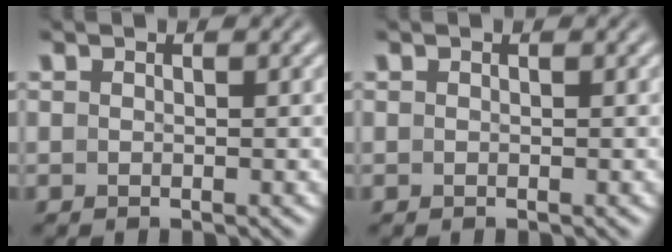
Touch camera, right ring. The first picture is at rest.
{"total": 0.0}